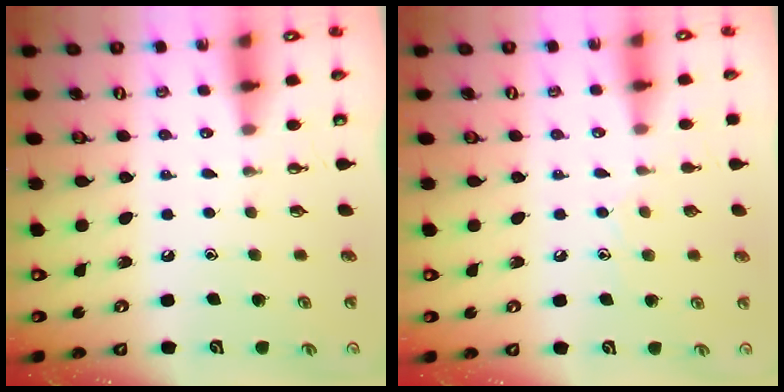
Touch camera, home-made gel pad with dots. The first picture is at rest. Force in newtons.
{"total": 7.2, "press": 7.2, "slide": 0.6}